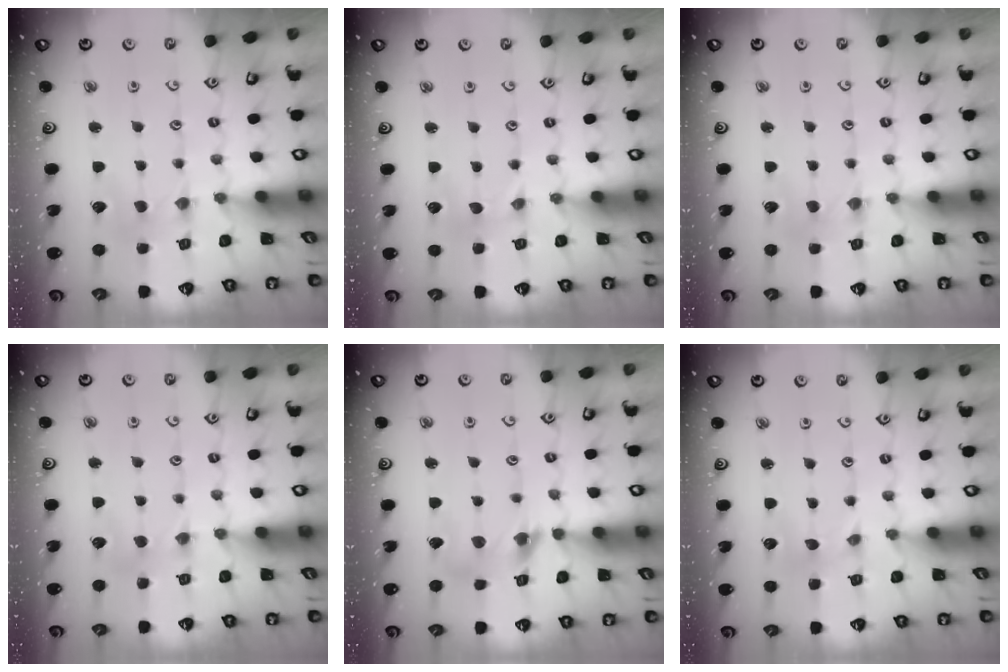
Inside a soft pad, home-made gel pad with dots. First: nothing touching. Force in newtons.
{"total": 0.0}
{"total": 0.6, "press": 0.6, "slide": 0.1}
{"total": 2.7, "press": 2.7, "slide": 0.4}
{"total": 7.9, "press": 7.9, "slide": 0.8}
{"total": 0.0}